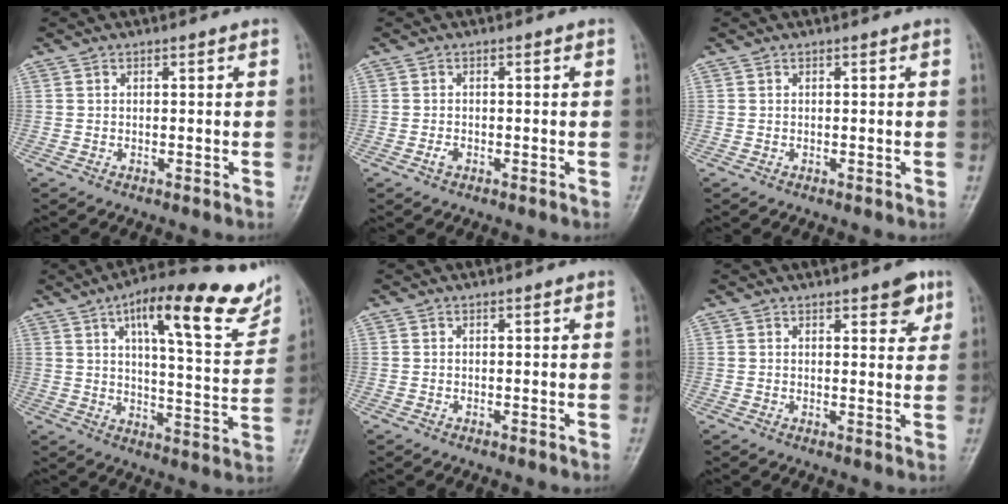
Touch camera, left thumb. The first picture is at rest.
{"total": 1.1, "force": [-0.5, 0.7, 0.7], "torque": [-0.015, 0.002, -0.012]}
{"total": 0.0}
{"total": 20.4, "force": [11.8, 5.4, 15.8], "torque": [-0.188, -0.037, 0.168]}
{"total": 0.0}
{"total": 4.8, "force": [2.8, 1.9, 3.4], "torque": [-0.026, -0.012, 0.031]}